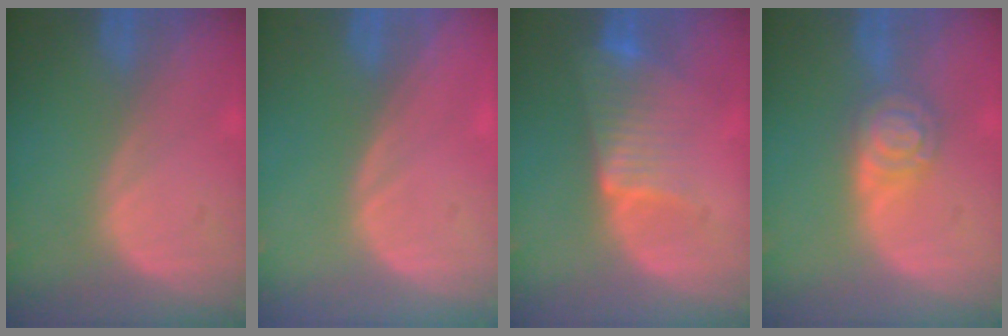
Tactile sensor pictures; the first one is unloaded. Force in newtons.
{"total": 0.0}
{"total": 6.6, "press": 6.2, "slide": 2.3}
{"total": 5.7, "press": 5.6, "slide": 0.4}